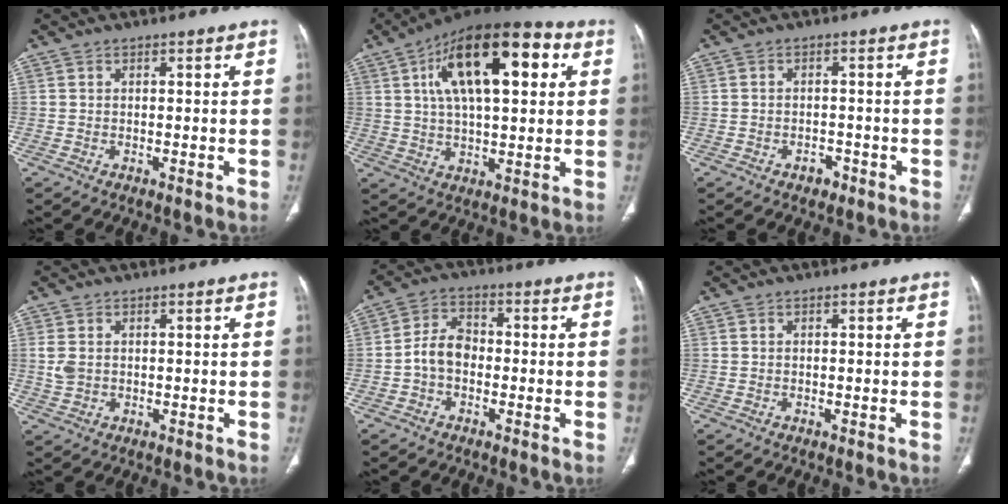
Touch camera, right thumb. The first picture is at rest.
{"total": 21.8, "force": [6.9, 9.4, 18.4], "torque": [-0.282, 0.012, 0.105]}
{"total": 2.3, "force": [-1.4, 1.6, 0.9], "torque": [-0.009, 0.010, -0.016]}
{"total": 2.7, "force": [0.4, 2.0, 1.8], "torque": [-0.047, 0.001, 0.015]}
{"total": 6.1, "force": [-1.3, 4.4, 4.0], "torque": [-0.062, 0.024, -0.036]}
{"total": 0.0}